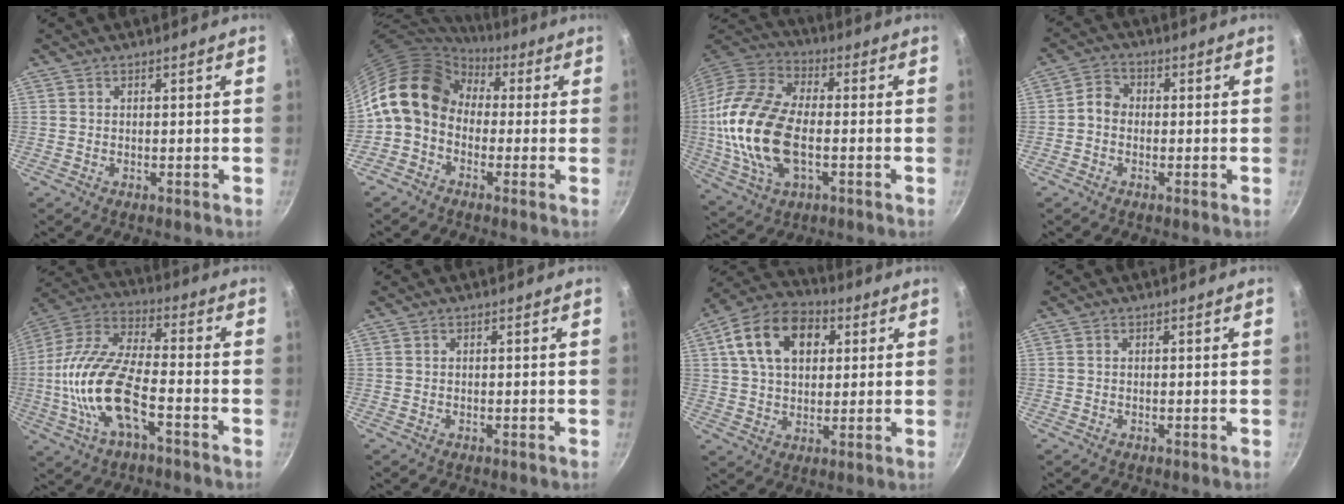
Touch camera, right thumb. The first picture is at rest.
{"total": 12.9, "force": [1.4, 10.0, 8.1], "torque": [-0.115, 0.033, 0.000]}
{"total": 21.2, "force": [-2.2, 12.2, 17.2], "torque": [-0.345, 0.027, -0.046]}
{"total": 3.6, "force": [-0.7, 3.0, 1.9], "torque": [-0.024, 0.017, -0.027]}
{"total": 17.8, "force": [-5.3, 7.3, 15.3], "torque": [-0.304, 0.035, -0.118]}
{"total": 0.0}
{"total": 15.4, "force": [4.8, 10.4, 10.3], "torque": [-0.158, 0.013, 0.068]}
{"total": 0.0}